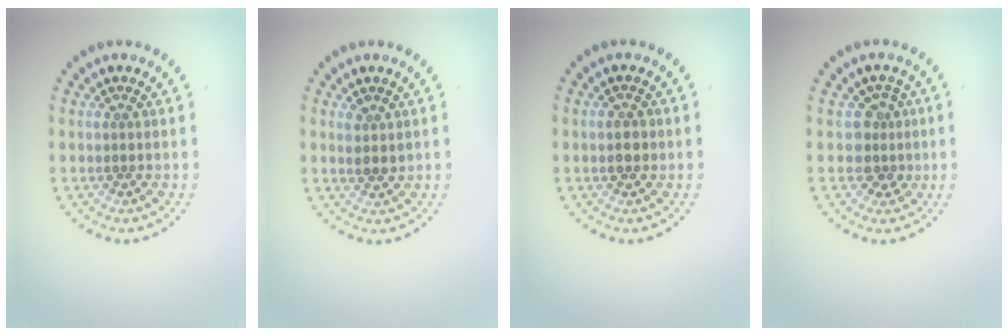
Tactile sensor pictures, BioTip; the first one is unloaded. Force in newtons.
{"total": 1.5, "press": 1.3, "slide": 0.6}
{"total": 1.4, "press": 1.4, "slide": 0.2}
{"total": 2.5, "press": 2.0, "slide": 1.5}